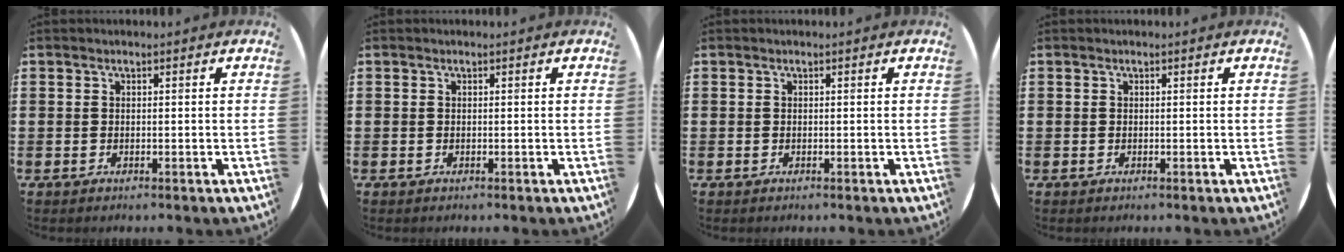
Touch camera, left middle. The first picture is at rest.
{"total": 0.0}
{"total": 0.0}
{"total": 0.0}